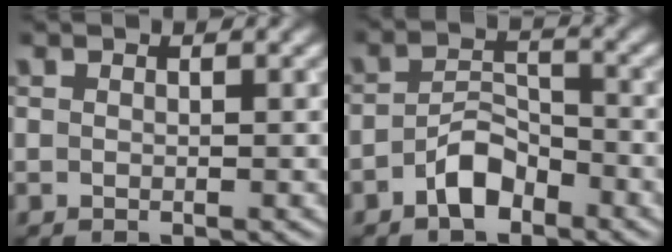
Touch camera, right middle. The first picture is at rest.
{"total": 3.6, "force": [-2.4, 1.8, 2.1], "torque": [-0.033, 0.011, -0.047]}